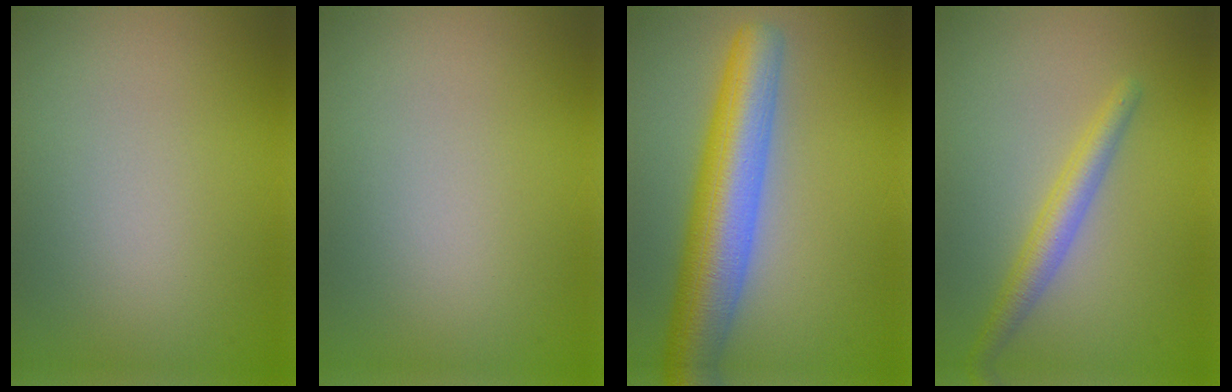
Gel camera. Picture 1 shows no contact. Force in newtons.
{"total": 0.0}
{"total": 8.5, "press": 8.5, "slide": 0.2}
{"total": 2.7, "press": 2.7, "slide": 0.1}